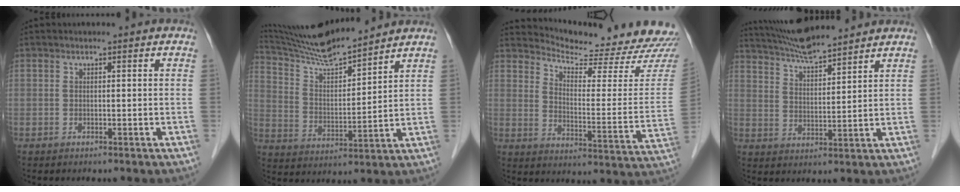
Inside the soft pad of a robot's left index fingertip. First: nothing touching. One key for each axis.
{"total": 13.4, "fx": 12.6, "fy": 0.0, "fz": 4.5, "tx": -0.093, "ty": 0.011, "tz": 0.233}
{"total": 20.4, "fx": 20.0, "fy": 0.9, "fz": 4.1, "tx": -0.063, "ty": -0.111, "tz": 0.248}
{"total": 10.8, "fx": 9.9, "fy": 0.6, "fz": 4.2, "tx": -0.080, "ty": 0.025, "tz": 0.176}